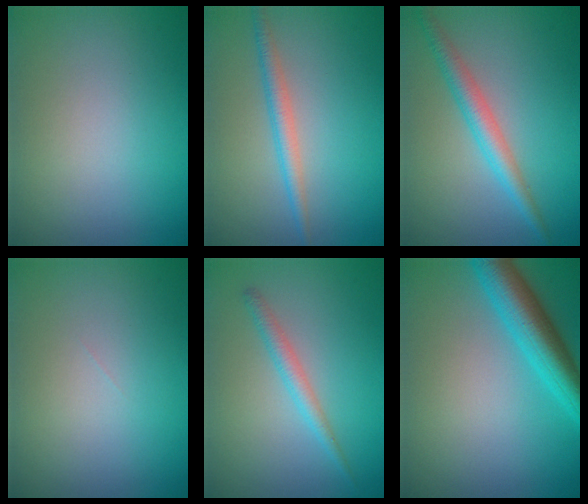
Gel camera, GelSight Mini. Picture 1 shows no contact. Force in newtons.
{"total": 2.1, "press": 2.1, "slide": 0.0}
{"total": 3.0, "press": 3.0, "slide": 0.2}
{"total": 0.0}
{"total": 1.8, "press": 1.8, "slide": 0.1}
{"total": 5.7, "press": 5.7, "slide": 0.3}